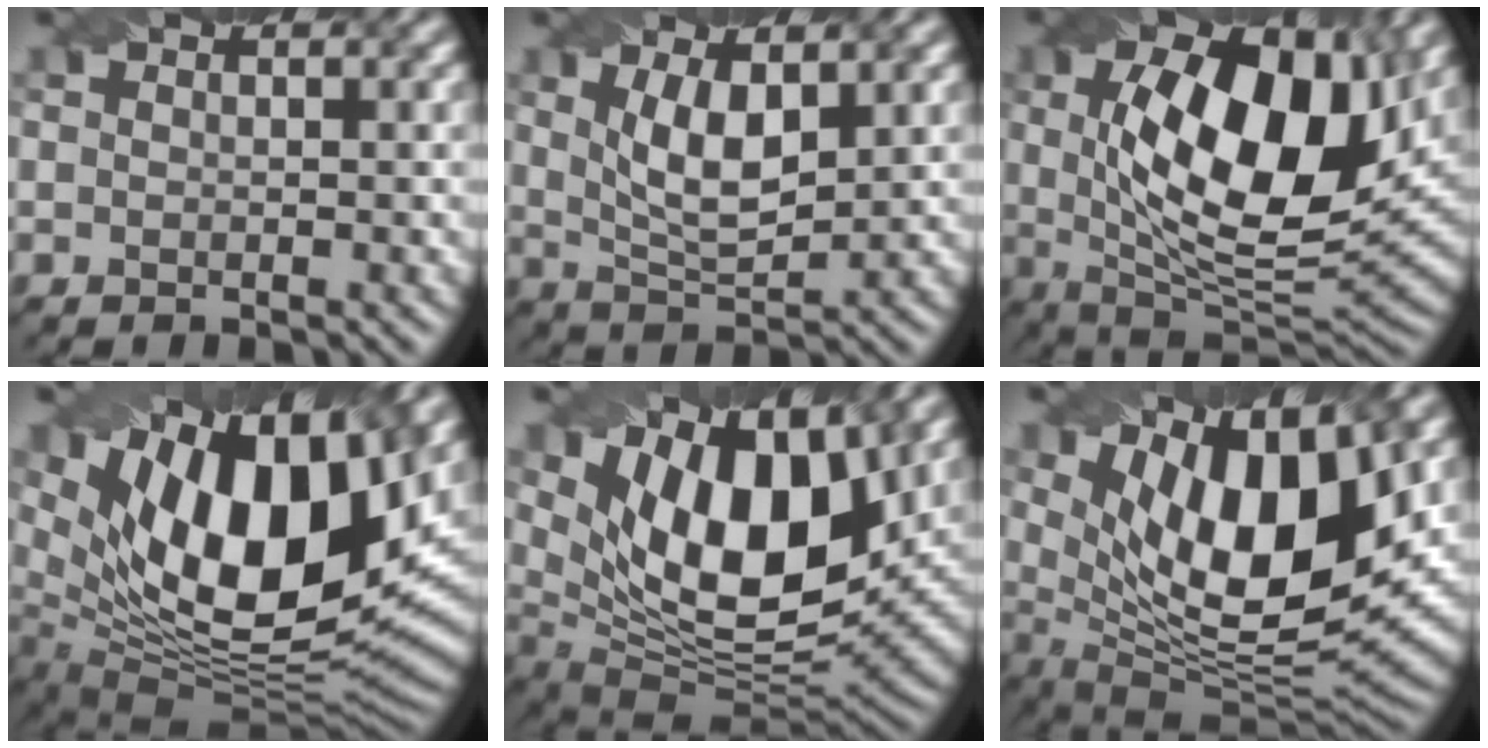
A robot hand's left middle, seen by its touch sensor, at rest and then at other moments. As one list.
[{"total": 5.1, "force": [1.5, 2.0, 4.4], "torque": [-0.093, -0.005, 0.033]}, {"total": 14.8, "force": [2.9, 6.6, 13.0], "torque": [-0.206, -0.006, 0.044]}, {"total": 16.7, "force": [6.3, 8.0, 13.2], "torque": [-0.215, 0.014, 0.104]}, {"total": 14.7, "force": [6.2, 6.7, 11.4], "torque": [-0.197, 0.014, 0.101]}, {"total": 13.3, "force": [4.7, 5.3, 11.3], "torque": [-0.186, -0.008, 0.086]}]